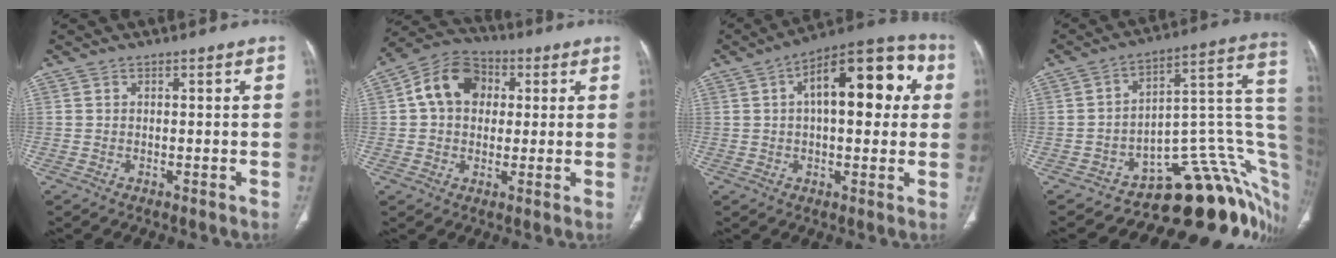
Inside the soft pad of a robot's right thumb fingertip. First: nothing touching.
{"total": 11.6, "force": [2.3, 9.0, 6.9], "torque": [-0.097, 0.019, 0.027]}
{"total": 18.2, "force": [4.1, 8.3, 15.6], "torque": [-0.188, 0.031, 0.050]}
{"total": 17.9, "force": [-9.2, 8.5, 12.8], "torque": [-0.054, 0.132, -0.117]}